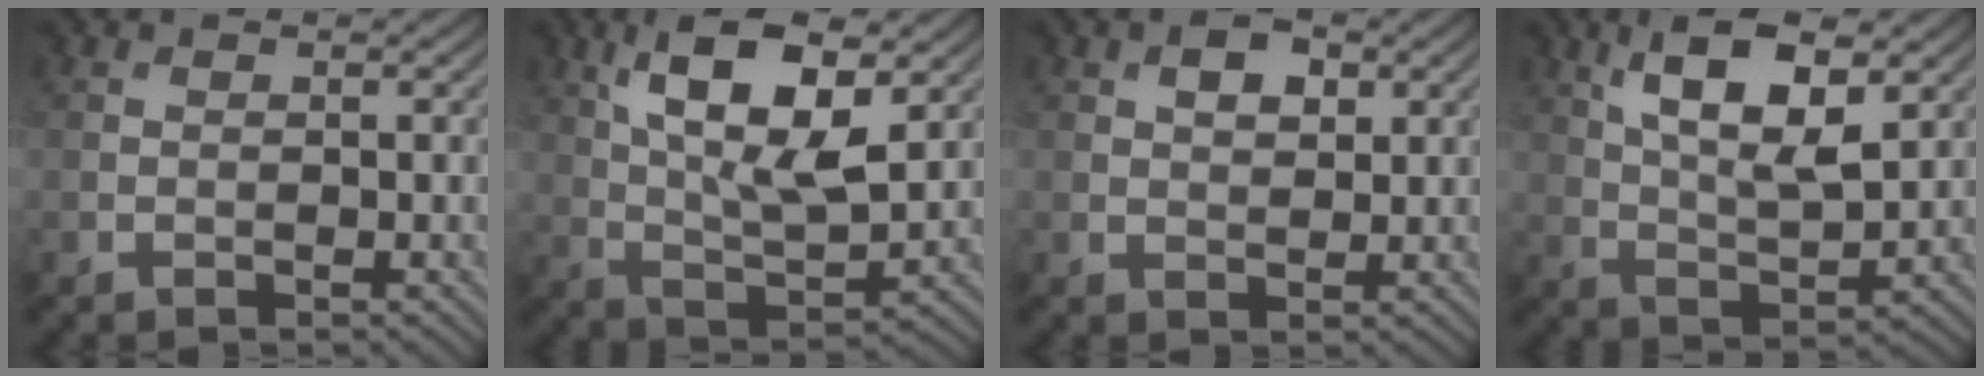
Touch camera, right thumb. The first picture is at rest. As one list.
[{"total": 12.2, "force": [5.1, 4.8, 10.1], "torque": [-0.192, 0.001, 0.088]}, {"total": 3.2, "force": [1.3, 1.8, 2.3], "torque": [-0.040, 0.002, 0.021]}, {"total": 9.9, "force": [4.6, 3.7, 8.0], "torque": [-0.156, 0.003, 0.086]}]